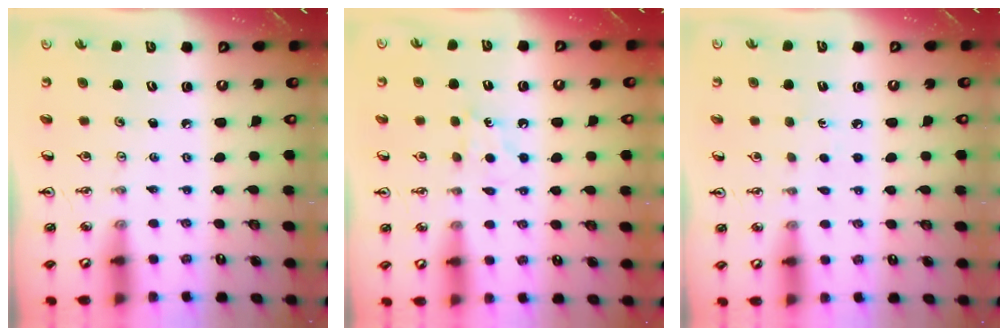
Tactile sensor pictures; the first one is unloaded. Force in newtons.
{"total": 6.4, "press": 6.4, "slide": 0.8}
{"total": 3.2, "press": 3.2, "slide": 0.4}